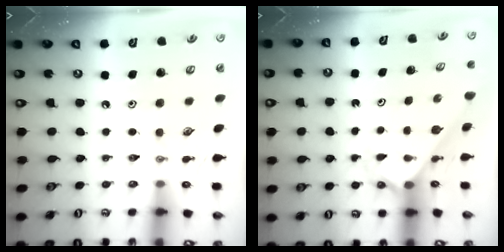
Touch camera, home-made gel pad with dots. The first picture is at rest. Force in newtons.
{"total": 2.1, "press": 2.1, "slide": 0.3}